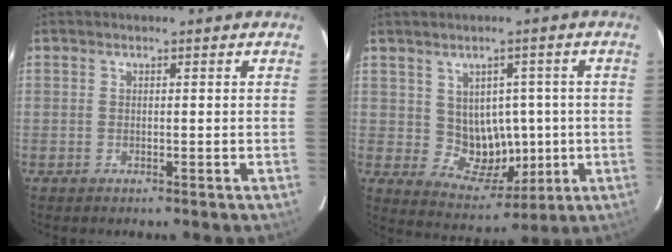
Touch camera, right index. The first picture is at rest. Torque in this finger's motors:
{"motor_torque": [0.20, 0.09, 0.24, 0.01]}